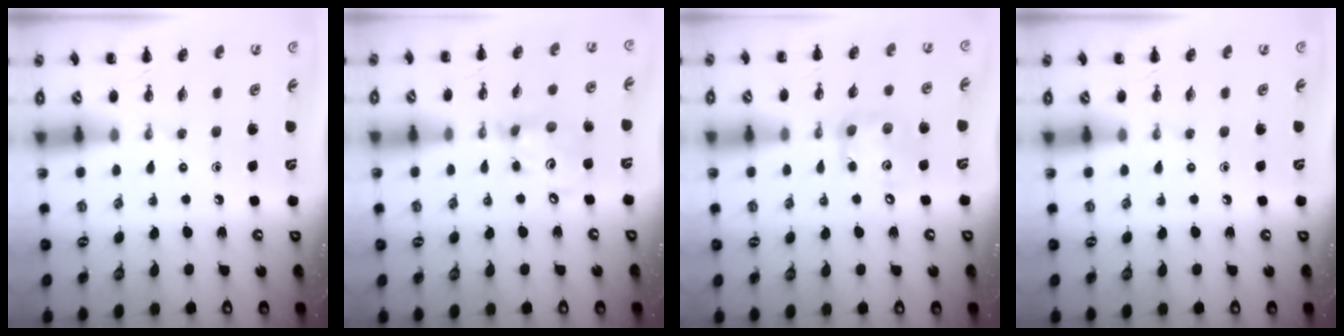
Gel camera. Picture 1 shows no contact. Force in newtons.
{"total": 7.3, "press": 7.3, "slide": 0.6}
{"total": 9.8, "press": 9.7, "slide": 1.4}
{"total": 0.0}